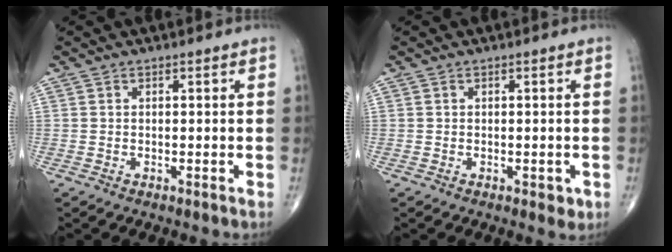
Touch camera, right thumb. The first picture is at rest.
{"total": 1.7, "force": [-0.5, 1.1, 1.2], "torque": [-0.005, -0.001, -0.005]}